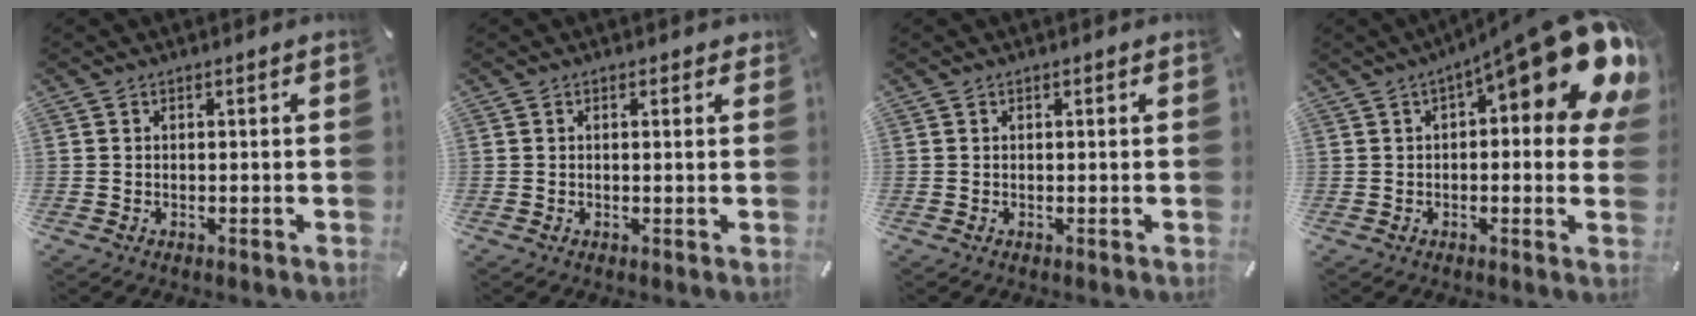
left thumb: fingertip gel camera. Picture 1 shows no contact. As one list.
[{"total": 0.9, "force": [0.3, 0.3, 0.7], "torque": [-0.007, 0.000, 0.003]}, {"total": 0.0}, {"total": 19.1, "force": [8.8, 5.3, 16.0], "torque": [-0.207, -0.074, 0.137]}]